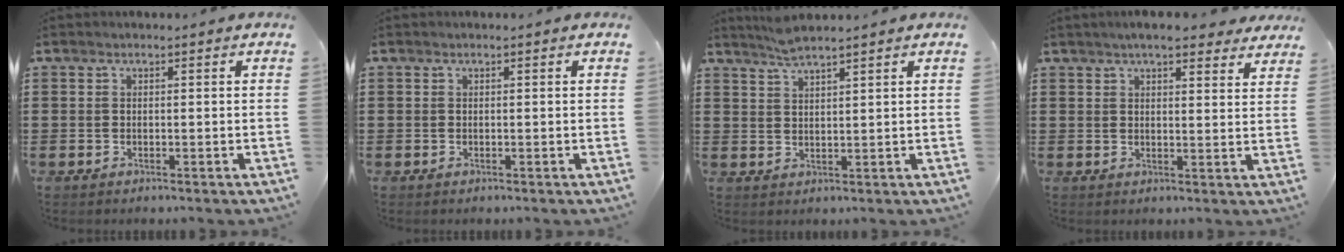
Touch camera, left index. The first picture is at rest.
{"total": 0.0}
{"total": 3.0, "force": [2.7, -0.1, 1.3], "torque": [-0.032, -0.004, 0.050]}
{"total": 5.3, "force": [4.5, 0.8, 2.5], "torque": [-0.061, -0.002, 0.083]}